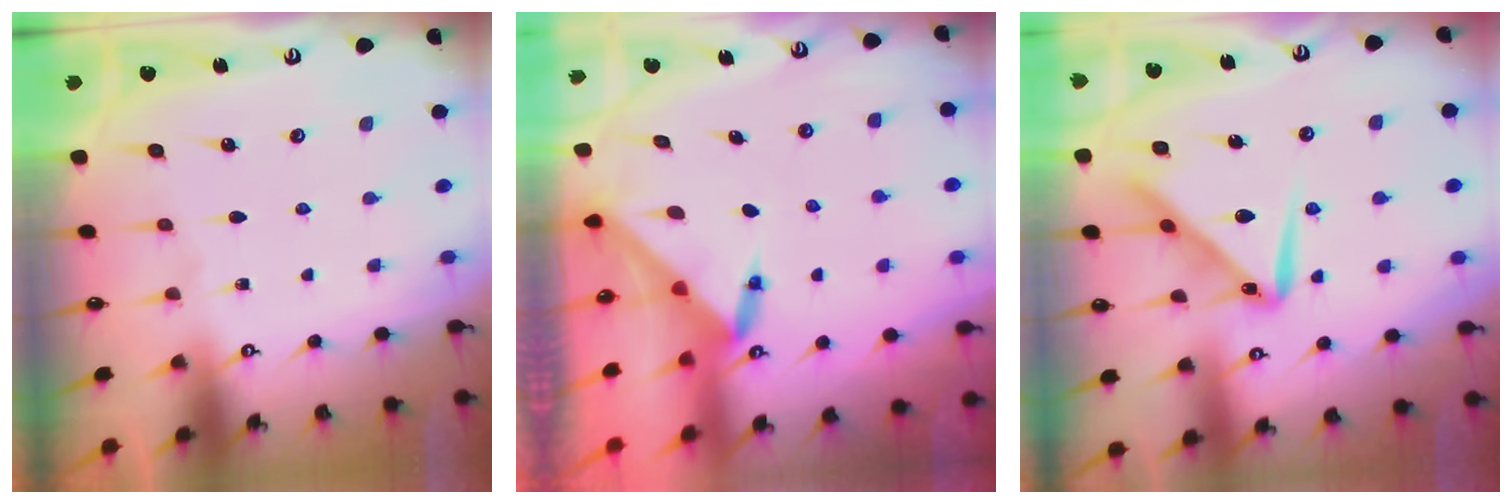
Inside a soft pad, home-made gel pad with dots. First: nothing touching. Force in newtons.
{"total": 3.4, "press": 3.4, "slide": 0.4}
{"total": 13.5, "press": 13.5, "slide": 0.7}